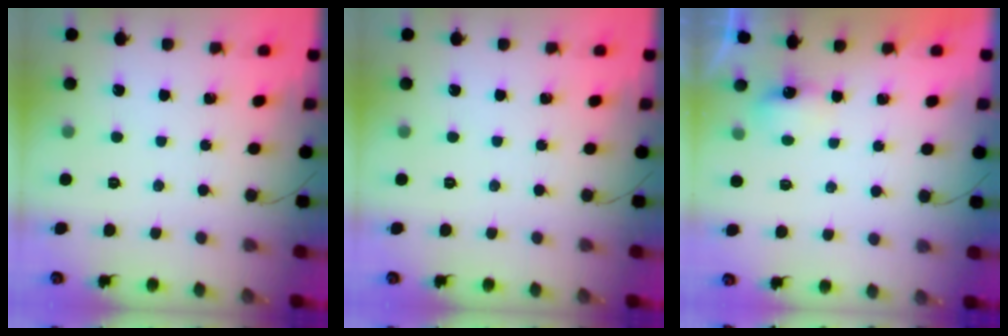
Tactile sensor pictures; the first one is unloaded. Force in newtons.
{"total": 0.0}
{"total": 3.7, "press": 3.5, "slide": 1.1}